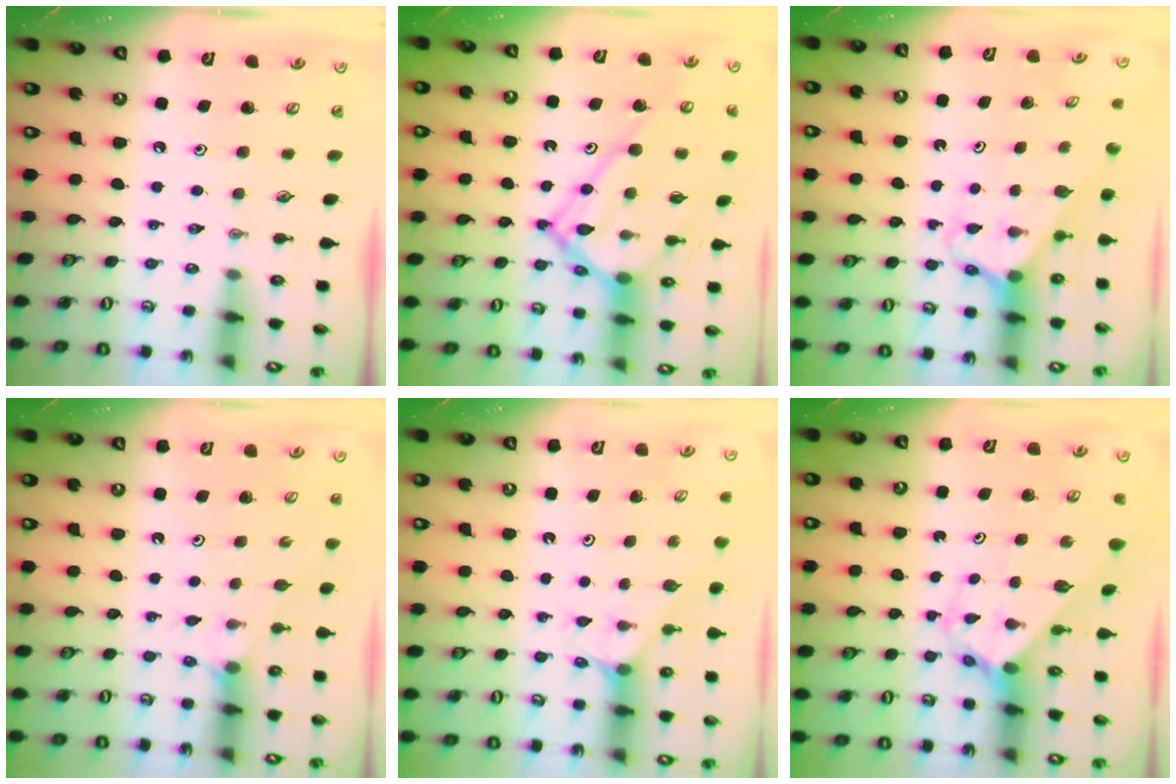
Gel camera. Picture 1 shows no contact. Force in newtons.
{"total": 17.1, "press": 17.0, "slide": 1.7}
{"total": 2.6, "press": 2.6, "slide": 0.2}
{"total": 2.9, "press": 2.9, "slide": 0.4}
{"total": 2.1, "press": 2.1, "slide": 0.4}
{"total": 2.7, "press": 2.7, "slide": 0.2}